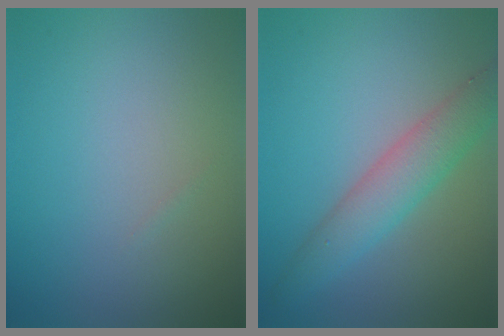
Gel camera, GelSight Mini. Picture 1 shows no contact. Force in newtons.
{"total": 4.3, "press": 4.3, "slide": 0.1}